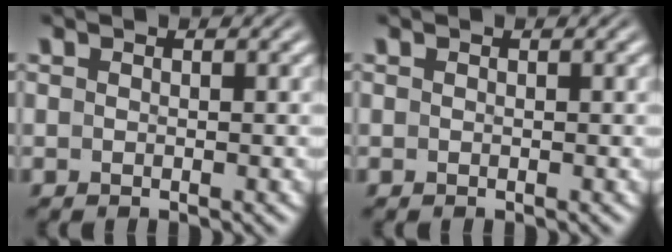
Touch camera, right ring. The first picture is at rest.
{"total": 0.0}